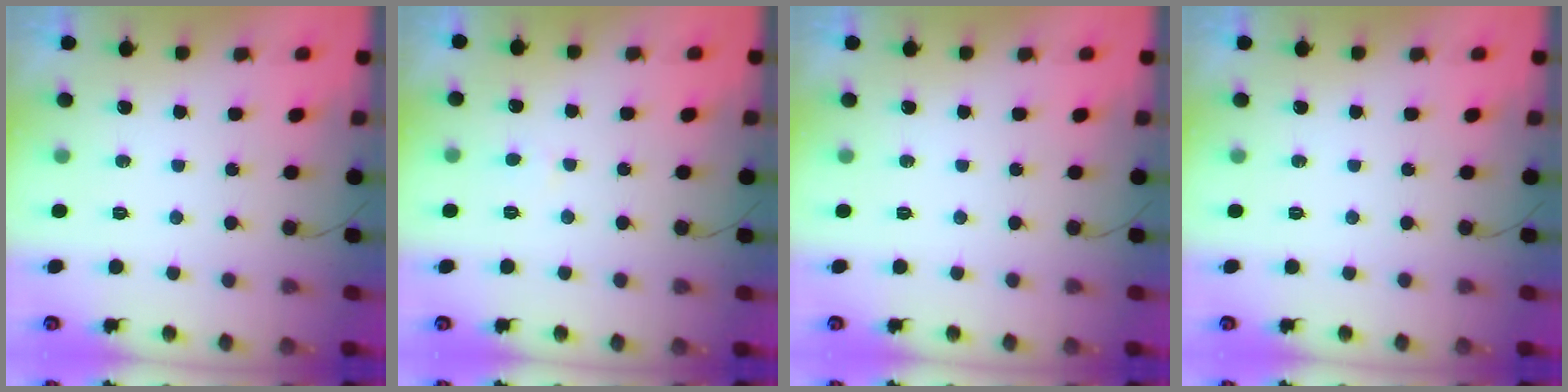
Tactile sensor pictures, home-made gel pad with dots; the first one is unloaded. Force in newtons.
{"total": 1.1, "press": 1.1, "slide": 0.1}
{"total": 0.0}
{"total": 0.0}